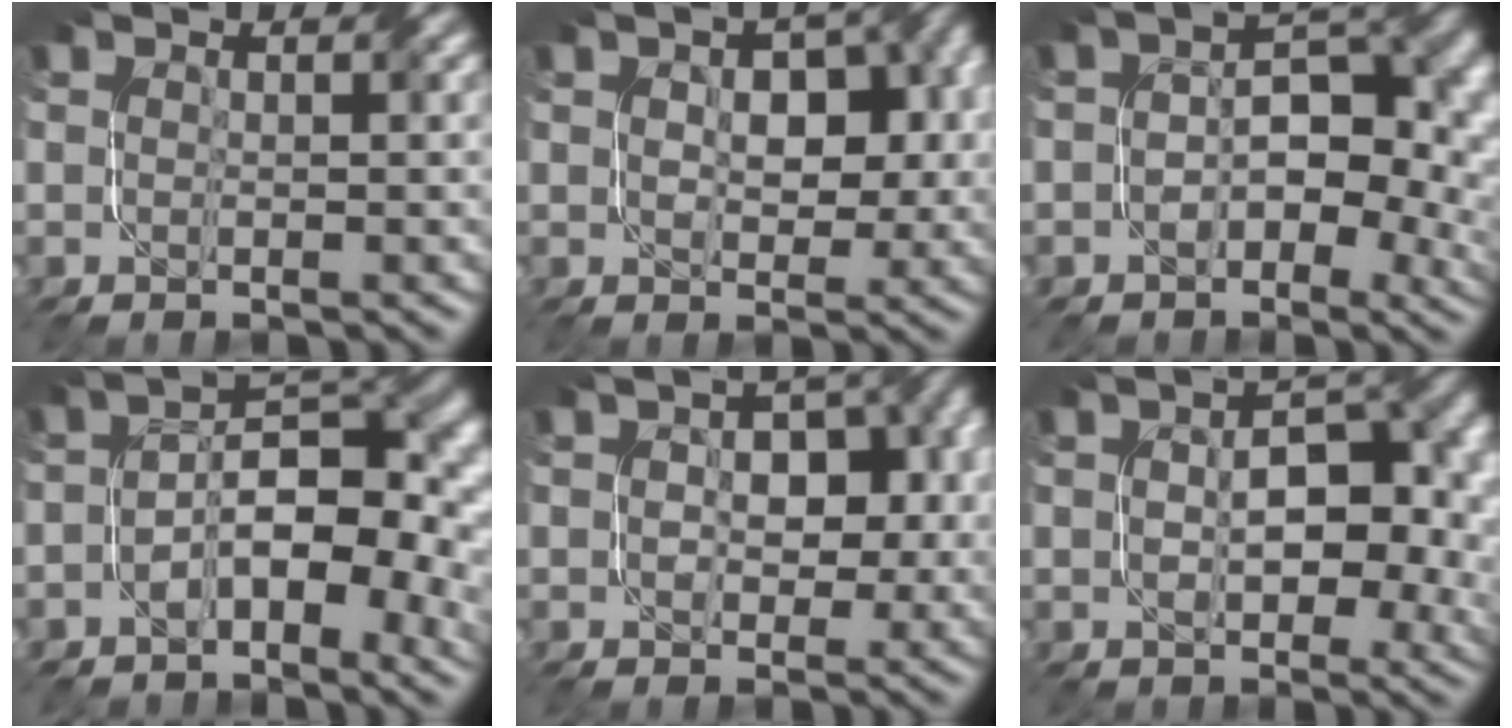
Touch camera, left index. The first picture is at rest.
{"total": 5.9, "force": [0.6, 3.7, 4.5], "torque": [-0.064, 0.000, 0.015]}
{"total": 8.4, "force": [-1.1, 4.8, 6.8], "torque": [-0.075, 0.010, -0.025]}
{"total": 8.9, "force": [-2.0, 4.3, 7.5], "torque": [-0.103, 0.013, -0.040]}
{"total": 6.0, "force": [-0.5, 3.9, 4.5], "torque": [-0.041, 0.015, -0.001]}
{"total": 7.6, "force": [0.3, 4.4, 6.2], "torque": [-0.089, 0.002, 0.007]}